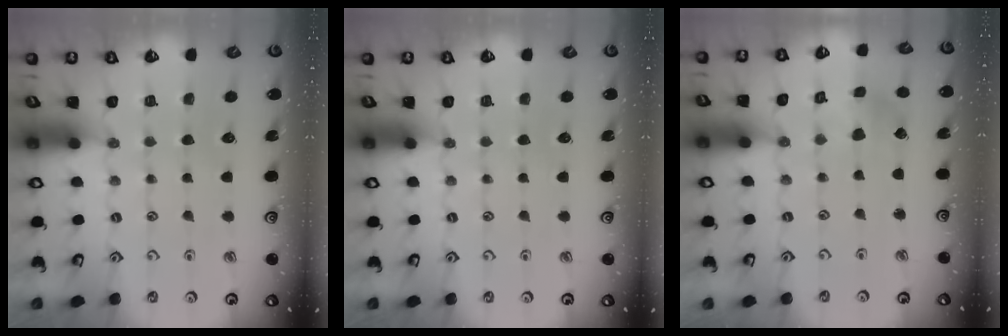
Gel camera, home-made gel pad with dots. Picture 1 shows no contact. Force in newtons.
{"total": 0.0}
{"total": 2.1, "press": 2.1, "slide": 0.3}